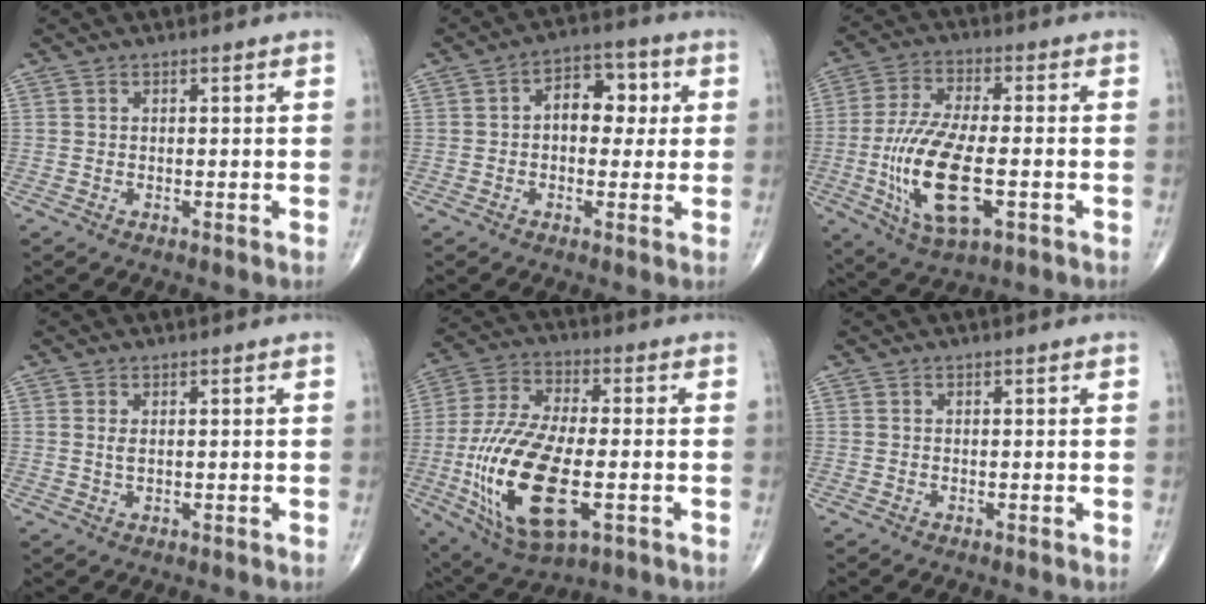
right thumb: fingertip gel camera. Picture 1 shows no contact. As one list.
[{"total": 8.5, "force": [1.0, 5.6, 6.4], "torque": [-0.053, 0.019, 0.009]}, {"total": 16.4, "force": [-3.6, 6.7, 14.5], "torque": [-0.293, 0.005, -0.058]}, {"total": 1.4, "force": [0.4, 0.6, 1.2], "torque": [-0.025, -0.001, 0.013]}, {"total": 21.3, "force": [-4.8, 9.5, 18.5], "torque": [-0.382, 0.004, -0.071]}, {"total": 0.0}]